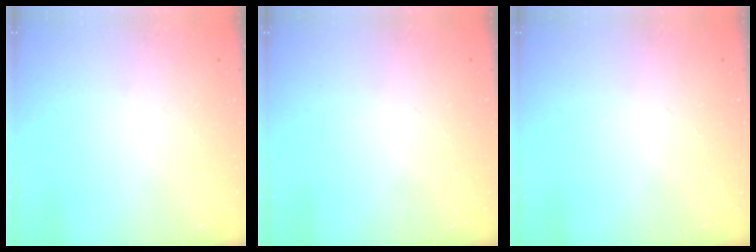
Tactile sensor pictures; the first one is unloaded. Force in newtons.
{"total": 0.0}
{"total": 0.0}